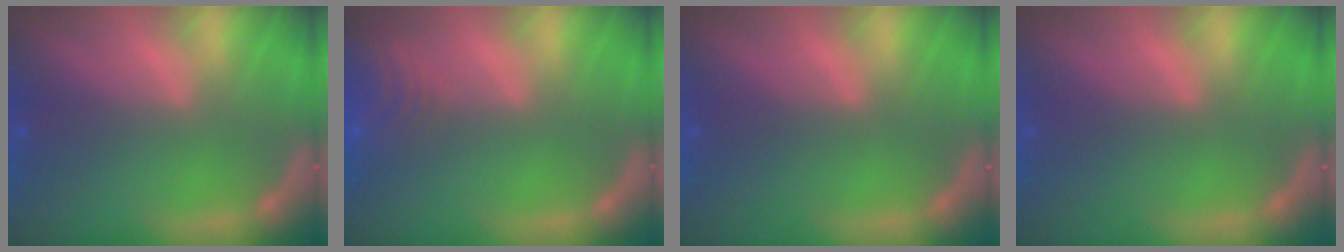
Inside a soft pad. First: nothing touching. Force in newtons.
{"total": 7.0}
{"total": 0.0}
{"total": 0.0}